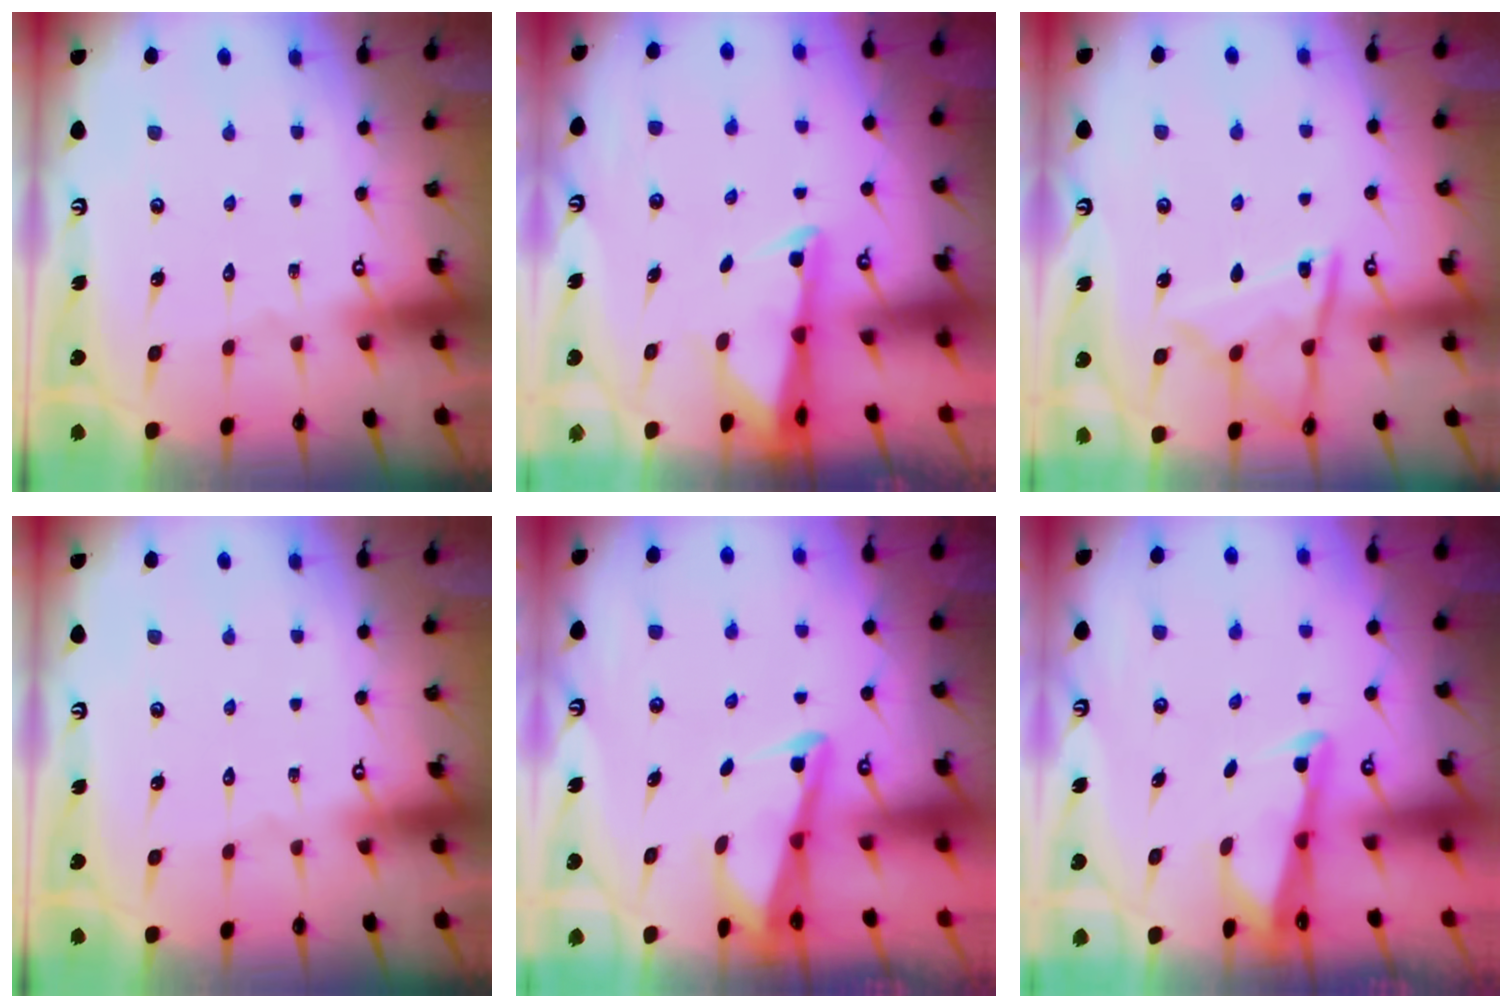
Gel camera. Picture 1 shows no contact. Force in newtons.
{"total": 2.6, "press": 2.6, "slide": 0.5}
{"total": 11.6, "press": 11.5, "slide": 1.1}
{"total": 0.0}
{"total": 3.1, "press": 3.1, "slide": 0.3}
{"total": 2.5, "press": 2.5, "slide": 0.2}